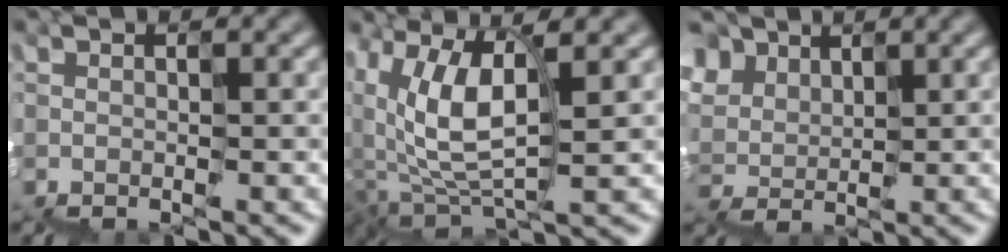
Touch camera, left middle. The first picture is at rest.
{"total": 5.0, "force": [2.5, 2.8, 3.2], "torque": [-0.084, 0.017, 0.045]}
{"total": 4.4, "force": [3.6, 2.0, -1.6], "torque": [0.016, 0.024, 0.063]}